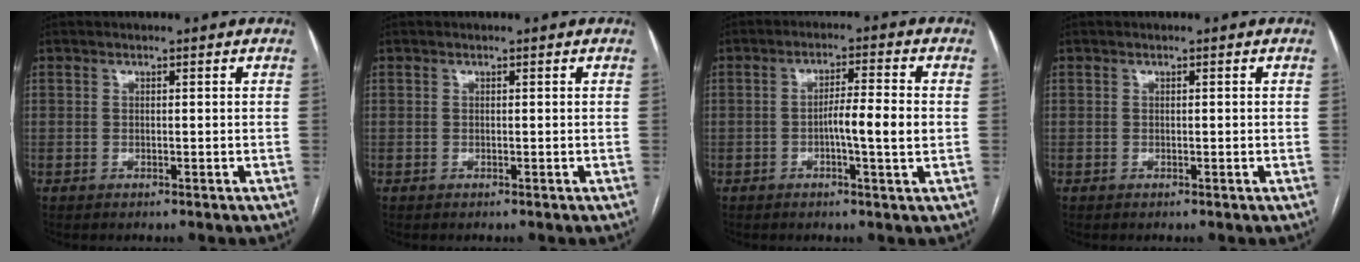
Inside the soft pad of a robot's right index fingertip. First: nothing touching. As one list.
[{"total": 0.0}, {"total": 6.0, "force": [-0.9, 0.0, 5.9], "torque": [-0.093, 0.004, -0.015]}, {"total": 0.0}]